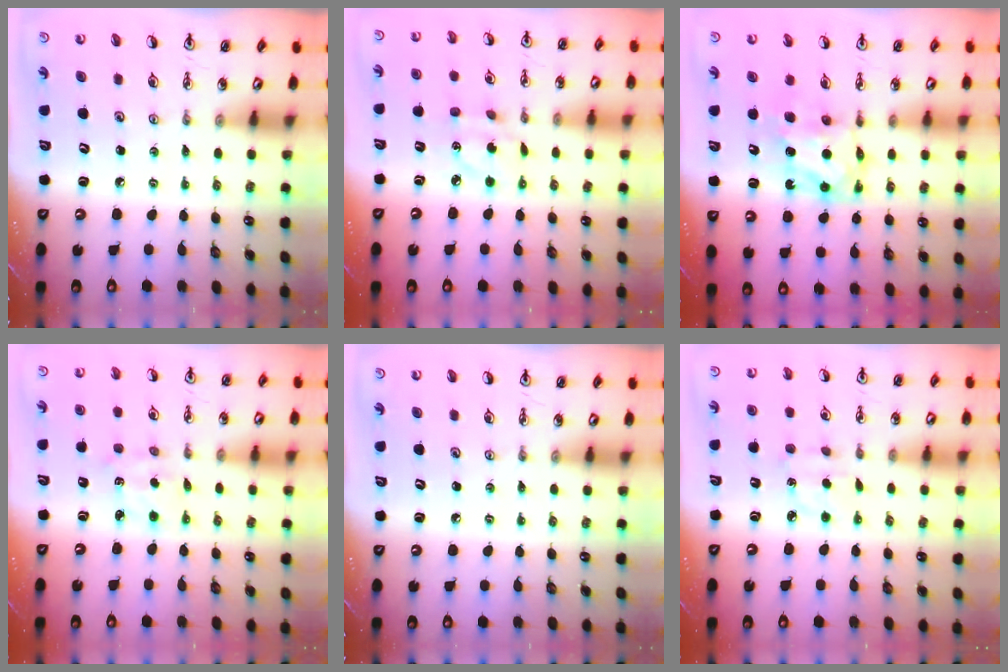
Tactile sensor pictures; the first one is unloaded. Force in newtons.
{"total": 5.1, "press": 5.1, "slide": 0.4}
{"total": 6.6, "press": 6.6, "slide": 0.3}
{"total": 2.4, "press": 2.4, "slide": 0.3}
{"total": 0.0}
{"total": 4.3, "press": 4.3, "slide": 0.5}